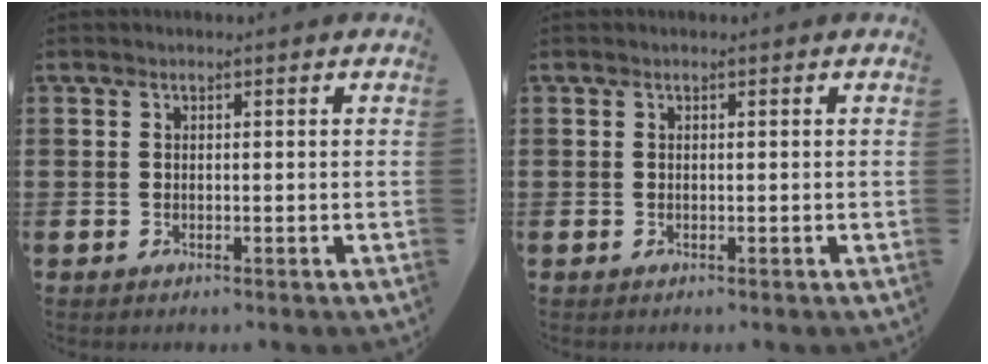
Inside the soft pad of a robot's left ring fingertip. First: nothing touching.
{"total": 0.0}